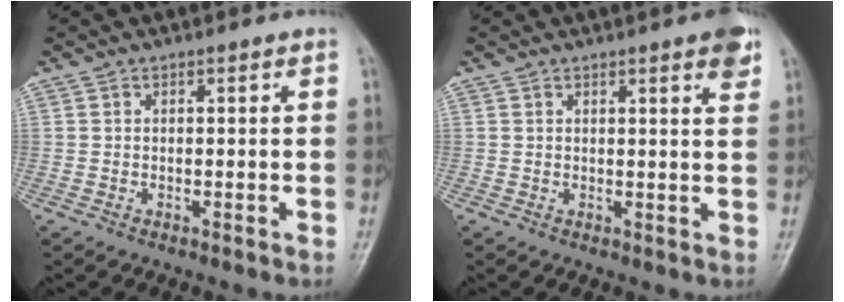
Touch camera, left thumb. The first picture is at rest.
{"total": 4.5, "force": [2.8, 0.8, 3.5], "torque": [-0.034, -0.007, 0.029]}